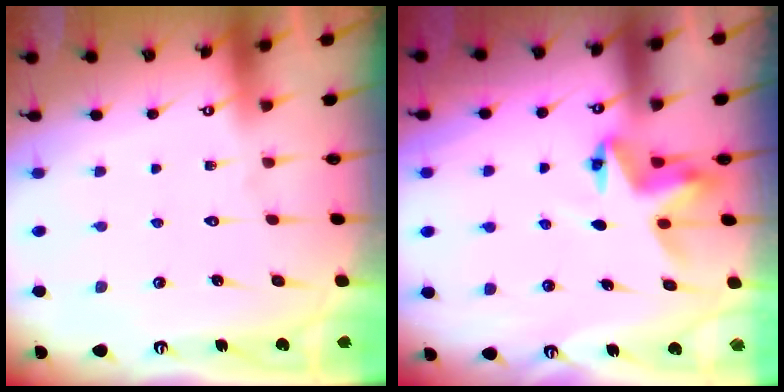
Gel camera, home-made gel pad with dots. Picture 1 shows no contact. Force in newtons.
{"total": 5.1, "press": 5.1, "slide": 0.0}